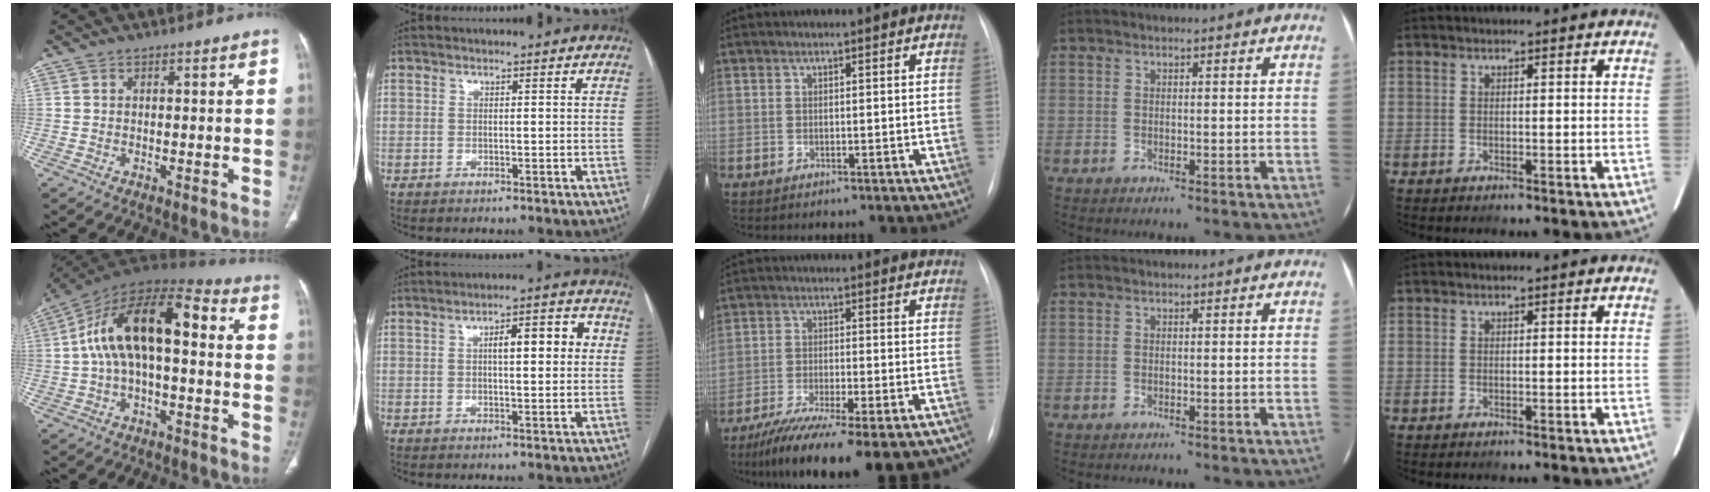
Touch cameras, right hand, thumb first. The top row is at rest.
{"thumb": {"total": 17.0, "force": [1.1, 8.2, 14.8], "torque": [-0.253, 0.055, 0.008]}, "index": {"total": 6.8, "force": [1.4, 1.8, 6.4], "torque": [-0.093, 0.021, 0.018]}, "middle": {"total": 22.7, "force": [-18.4, 4.4, 12.6], "torque": [-0.149, -0.020, -0.257]}}